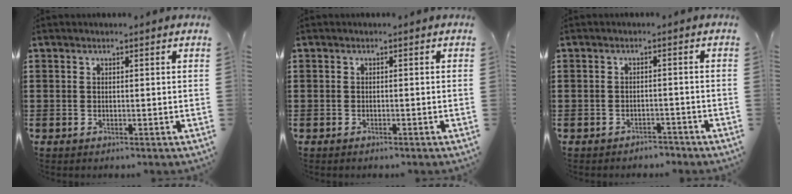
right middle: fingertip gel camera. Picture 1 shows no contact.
{"total": 0.6, "force": [-0.5, 0.0, 0.1], "torque": [-0.005, -0.003, -0.010]}
{"total": 1.8, "force": [-1.7, 0.2, -0.2], "torque": [-0.004, 0.002, -0.039]}